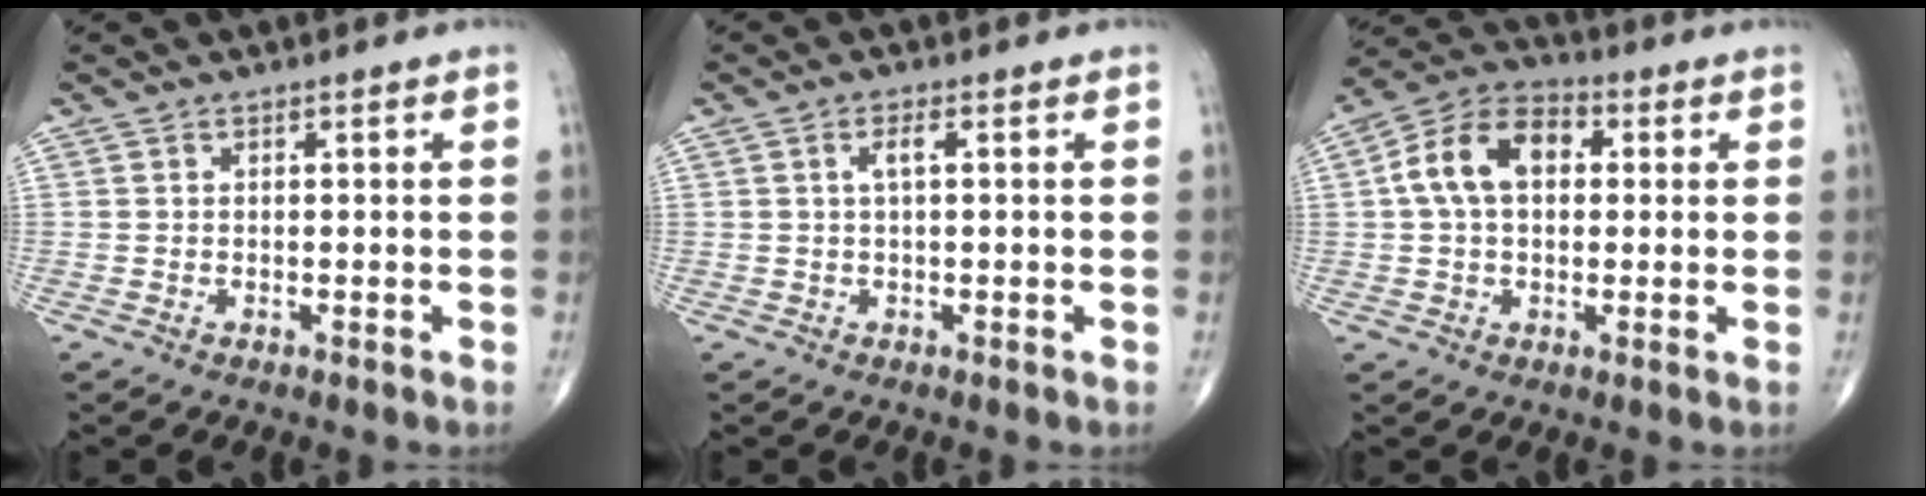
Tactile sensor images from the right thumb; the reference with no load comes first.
{"total": 1.9, "force": [0.4, 0.5, 1.8], "torque": [-0.044, 0.006, 0.007]}
{"total": 11.9, "force": [1.9, 7.8, 8.8], "torque": [-0.153, 0.029, 0.024]}